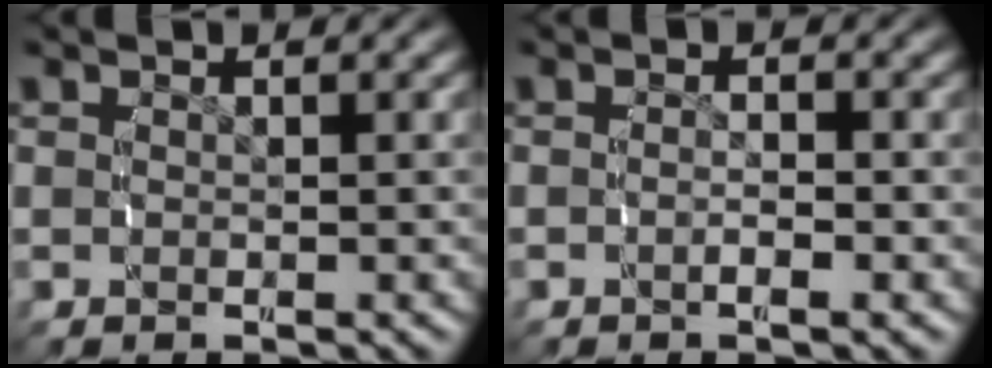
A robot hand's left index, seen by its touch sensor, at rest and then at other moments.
{"total": 1.3, "force": [-0.7, 0.2, 1.0], "torque": [-0.022, -0.001, -0.014]}